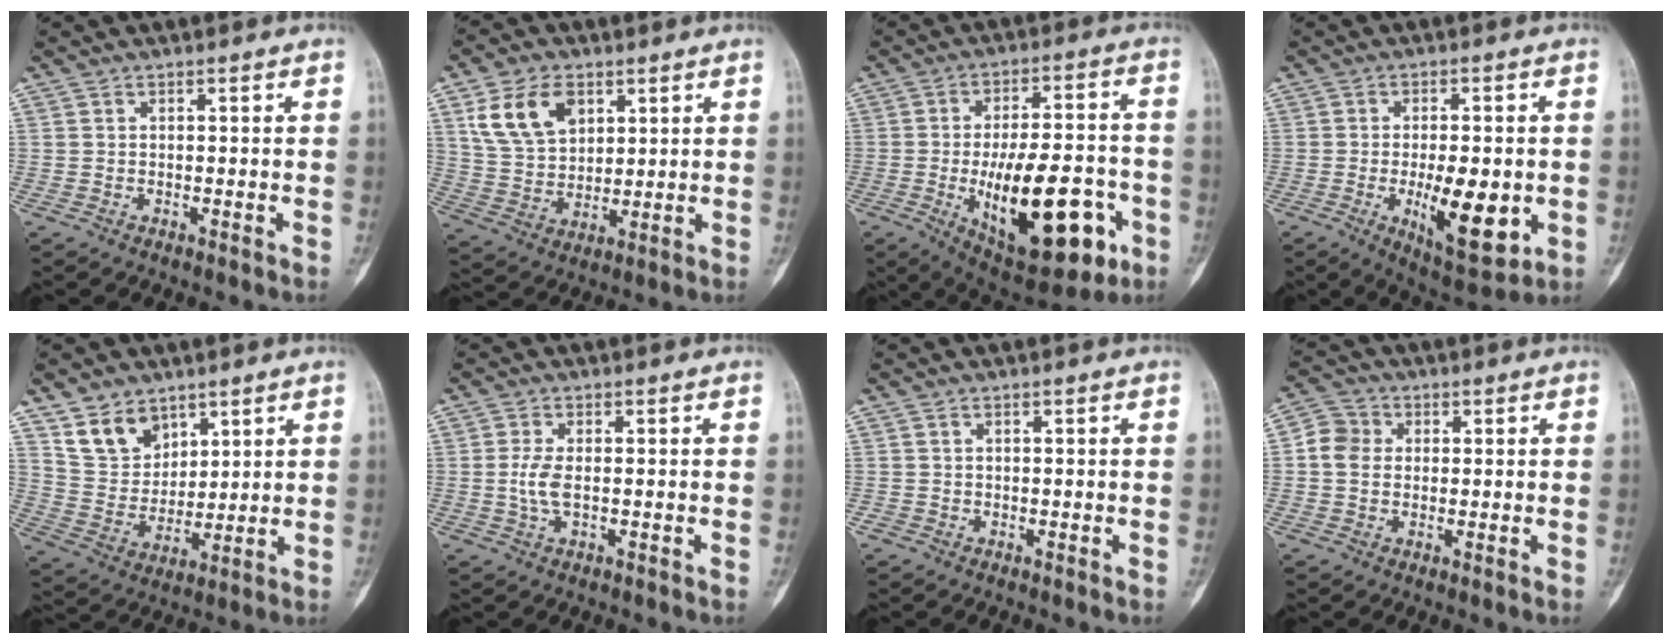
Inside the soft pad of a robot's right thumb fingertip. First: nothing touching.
{"total": 11.9, "force": [5.2, 7.7, 7.3], "torque": [-0.118, -0.012, 0.107]}
{"total": 23.0, "force": [-7.0, 9.8, 19.6], "torque": [-0.281, 0.017, -0.088]}
{"total": 13.4, "force": [-2.6, 5.4, 12.0], "torque": [-0.166, -0.016, -0.028]}
{"total": 9.7, "force": [6.3, 6.6, 3.5], "torque": [-0.038, -0.038, 0.130]}
{"total": 3.6, "force": [-0.3, 1.6, 3.3], "torque": [-0.081, 0.000, -0.008]}
{"total": 0.7, "force": [-0.2, 0.7, 0.1], "torque": [0.000, 0.003, -0.005]}
{"total": 5.5, "force": [0.3, 4.8, 2.6], "torque": [-0.040, 0.011, -0.005]}